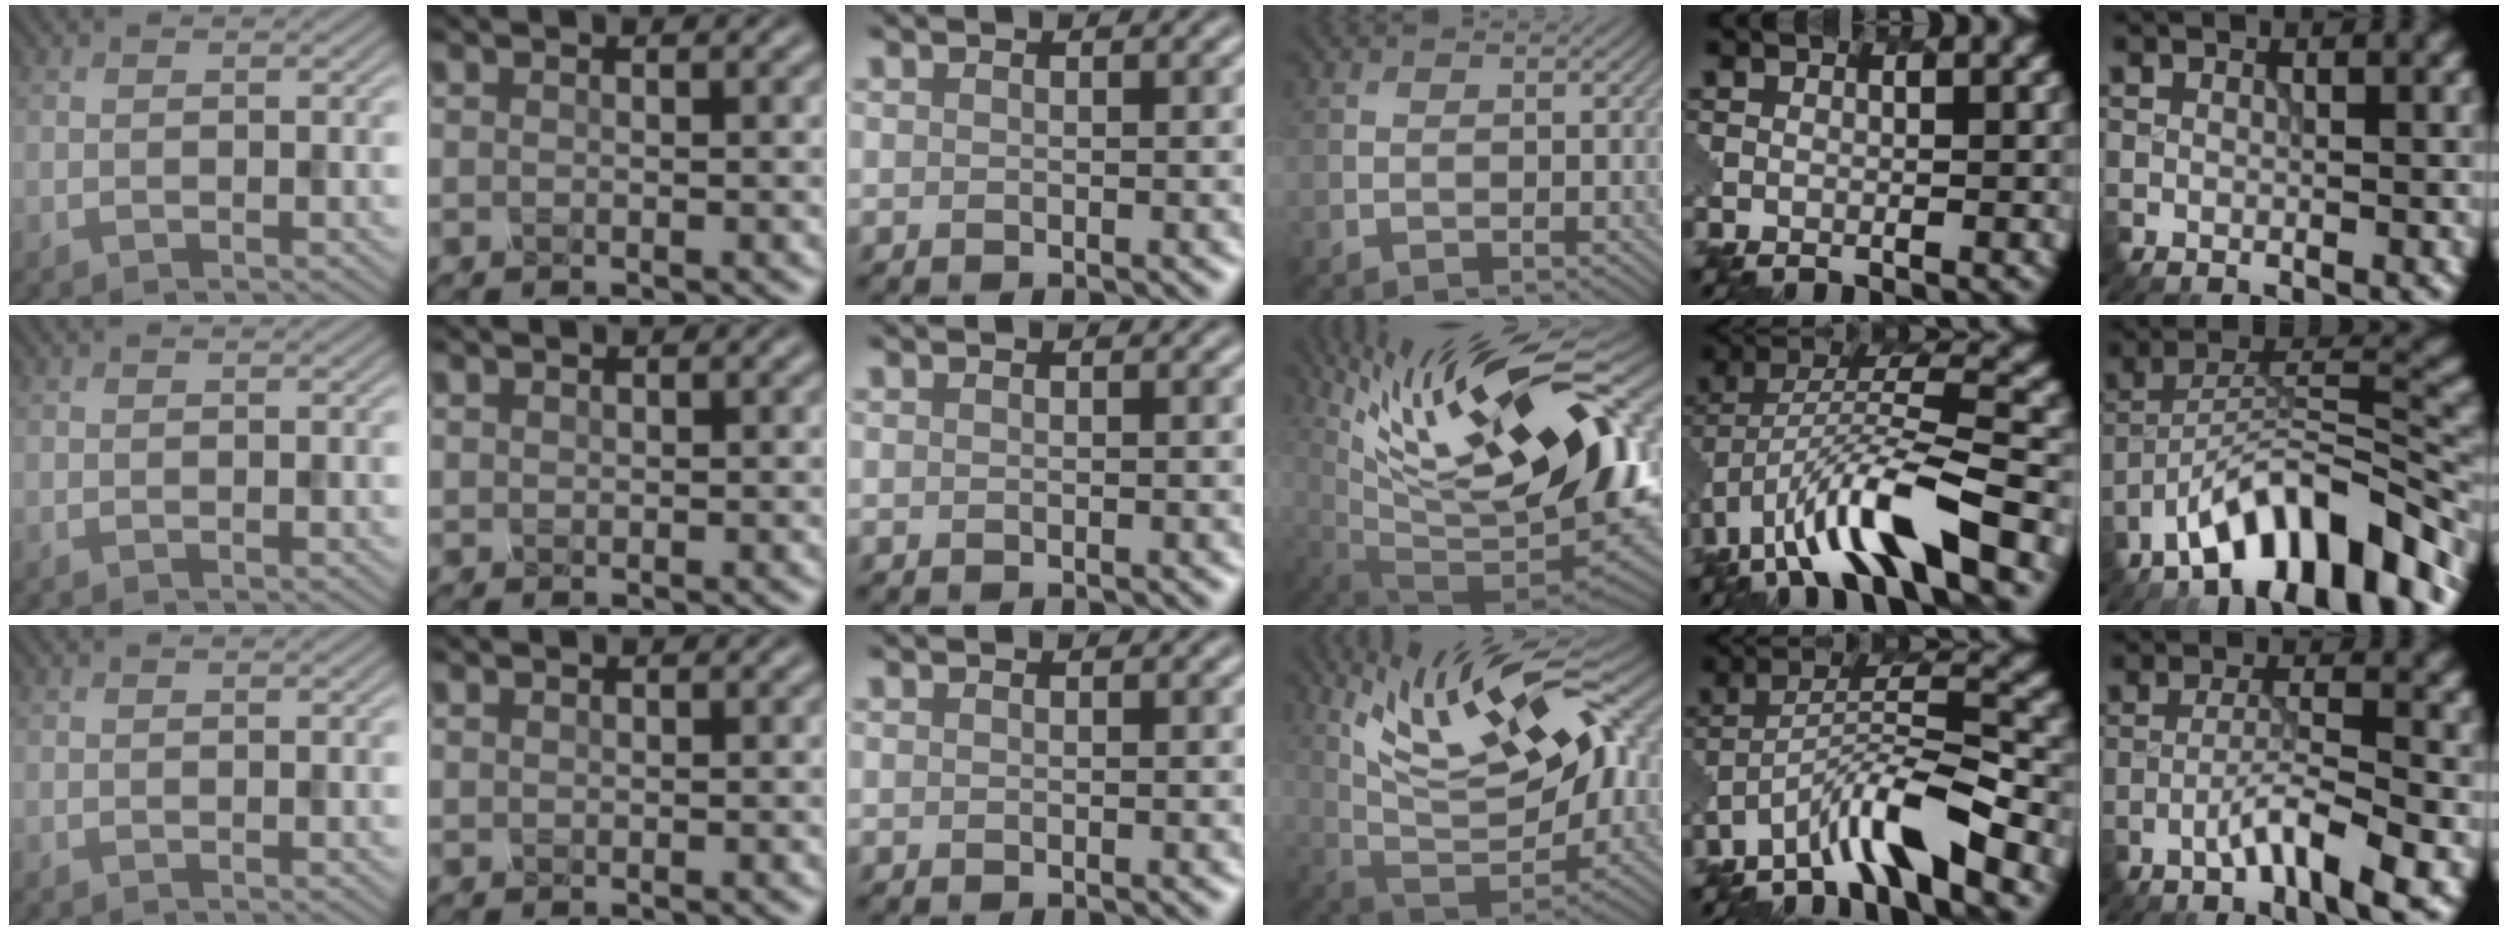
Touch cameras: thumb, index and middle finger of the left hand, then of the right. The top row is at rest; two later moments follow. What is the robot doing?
{"motion": "twist", "object": "rubiks cube"}